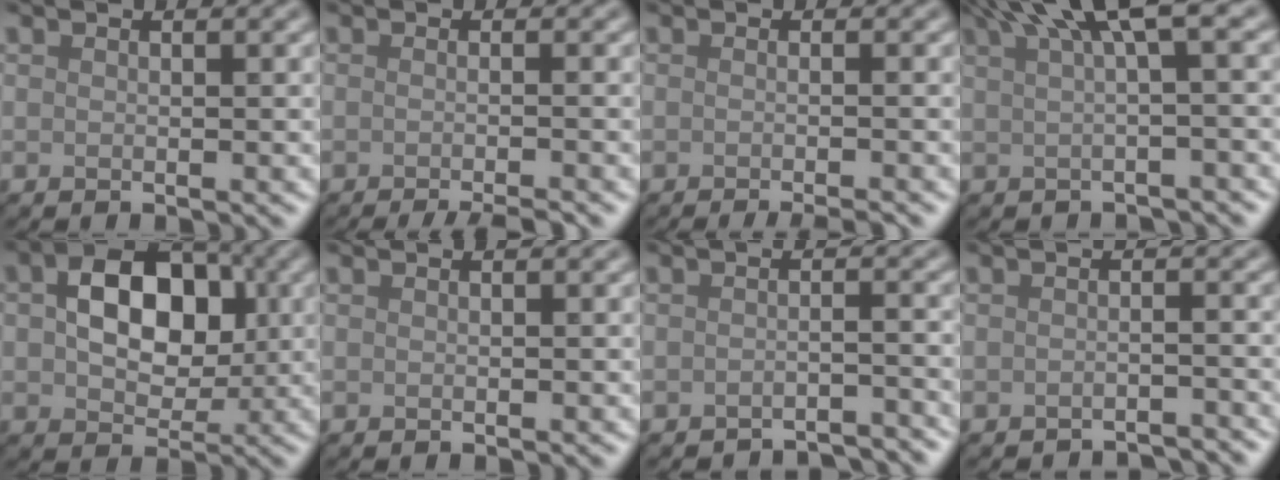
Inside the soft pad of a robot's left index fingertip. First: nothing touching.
{"total": 3.9, "force": [-2.1, 1.1, 3.1], "torque": [-0.013, 0.002, -0.033]}
{"total": 3.4, "force": [-1.4, 1.2, 2.8], "torque": [-0.003, -0.001, -0.026]}
{"total": 6.0, "force": [3.0, 1.2, 5.1], "torque": [-0.059, 0.024, 0.048]}
{"total": 8.2, "force": [1.1, 5.7, 5.8], "torque": [-0.093, 0.009, 0.006]}
{"total": 0.0}
{"total": 3.8, "force": [-3.8, 0.2, 0.6], "torque": [-0.007, -0.002, -0.053]}
{"total": 3.2, "force": [-3.1, 0.1, 0.4], "torque": [-0.004, -0.005, -0.042]}